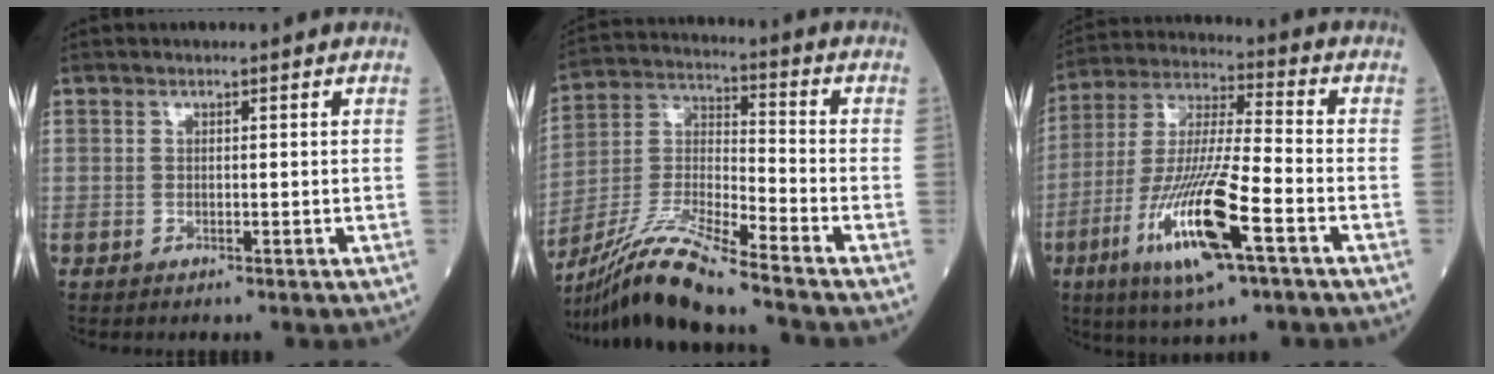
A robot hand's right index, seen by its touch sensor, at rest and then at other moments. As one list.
[{"total": 14.0, "force": [-11.9, -1.0, 7.3], "torque": [-0.153, -0.009, -0.223]}, {"total": 16.8, "force": [-7.1, 1.7, 15.1], "torque": [-0.312, -0.021, -0.125]}]